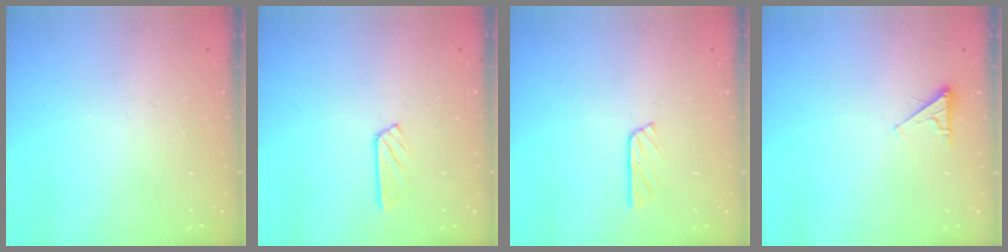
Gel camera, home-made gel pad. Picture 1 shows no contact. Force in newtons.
{"total": 3.9, "press": 3.9, "slide": 0.4}
{"total": 3.6, "press": 3.6, "slide": 0.4}
{"total": 2.5, "press": 2.5, "slide": 0.4}